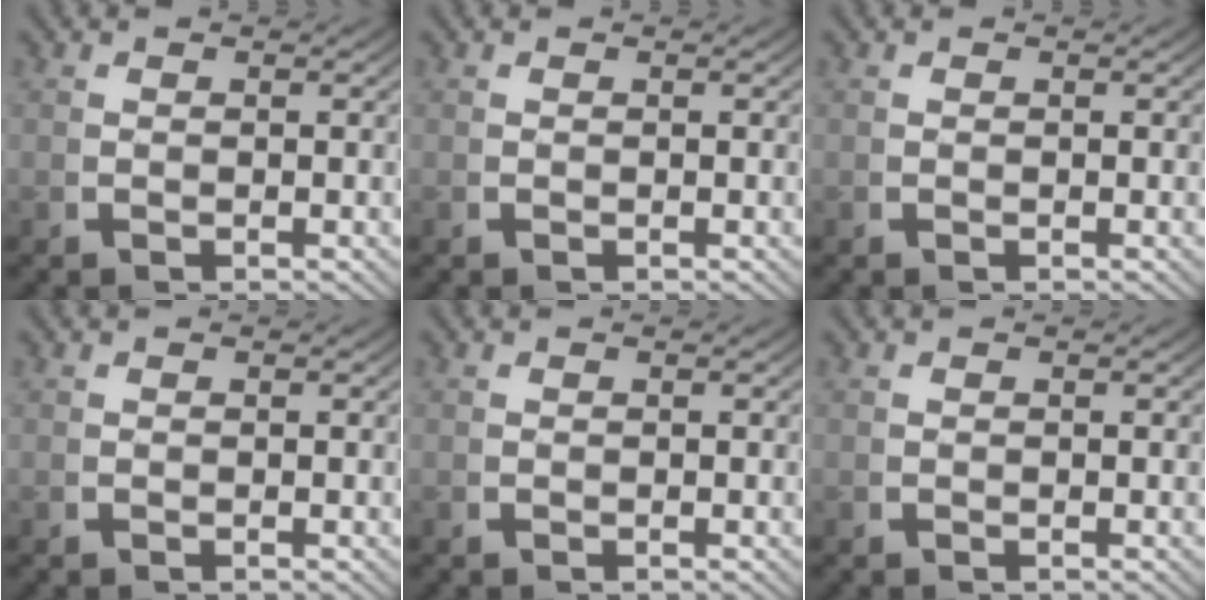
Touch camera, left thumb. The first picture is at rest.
{"total": 0.0}
{"total": 0.0}
{"total": 0.0}
{"total": 0.0}
{"total": 0.0}